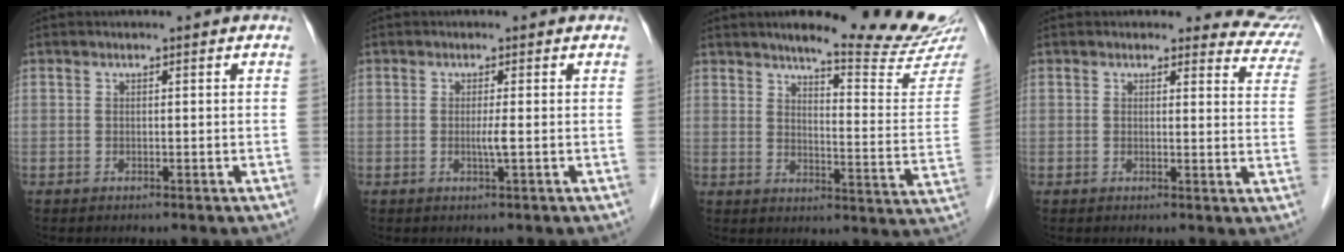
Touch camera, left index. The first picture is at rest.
{"total": 1.5, "force": [-0.3, -0.4, 1.5], "torque": [-0.032, -0.004, -0.005]}
{"total": 16.9, "force": [15.4, -0.4, 7.0], "torque": [-0.095, -0.088, 0.185]}
{"total": 7.9, "force": [7.5, 2.6, -0.2], "torque": [0.048, -0.032, 0.038]}